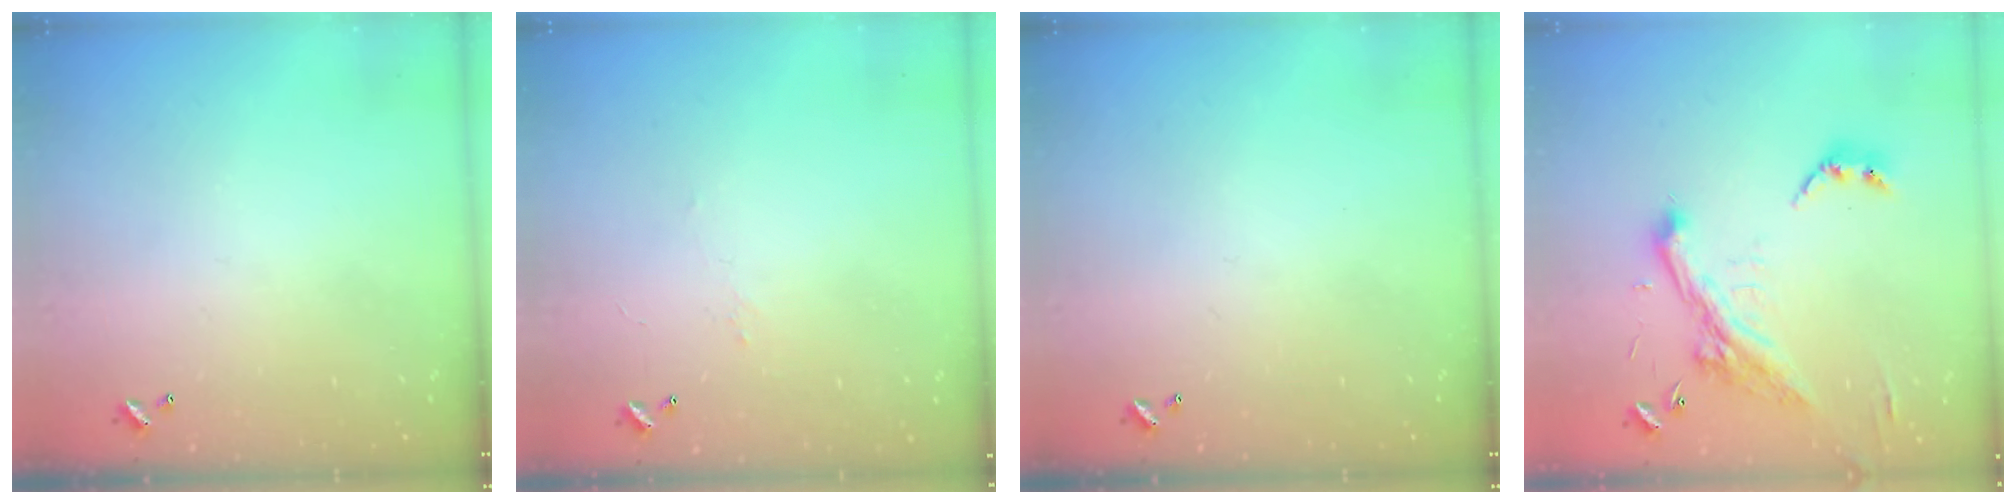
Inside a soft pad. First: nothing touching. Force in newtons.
{"total": 2.0, "press": 1.9, "slide": 0.7}
{"total": 0.0}
{"total": 6.6, "press": 6.3, "slide": 1.8}